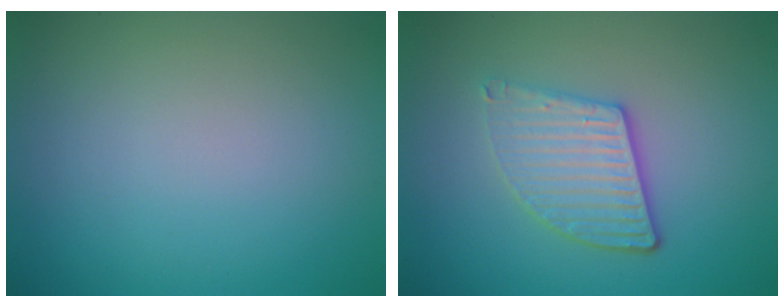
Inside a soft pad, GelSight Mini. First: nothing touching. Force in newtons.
{"total": 4.0, "press": 3.3, "slide": 2.2}